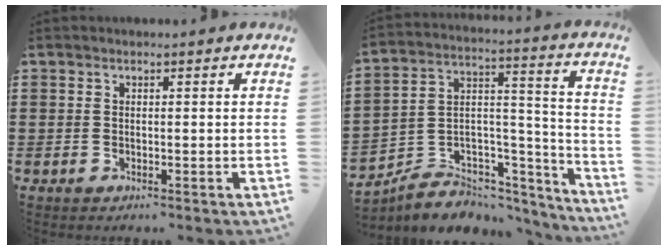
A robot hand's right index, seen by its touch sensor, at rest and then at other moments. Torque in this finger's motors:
{"motor_torque": [-1.82, 0.31, -0.06, -0.21]}